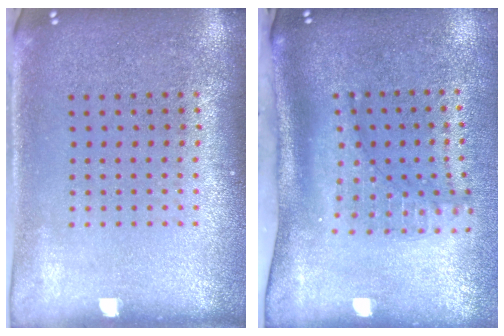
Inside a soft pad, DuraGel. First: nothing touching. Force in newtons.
{"total": 2.2, "press": 1.5, "slide": 1.6}